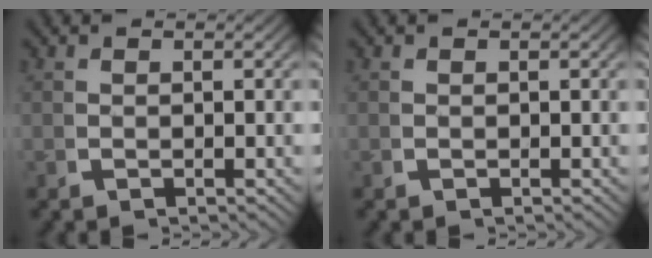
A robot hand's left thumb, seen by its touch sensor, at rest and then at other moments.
{"total": 0.0}